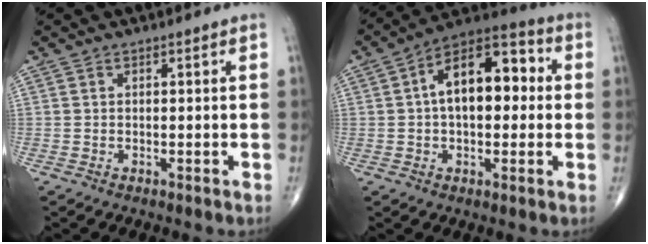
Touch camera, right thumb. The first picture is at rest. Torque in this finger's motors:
{"motor_torque": [0.88, 3.46, 1.42, -0.11, 0.14]}